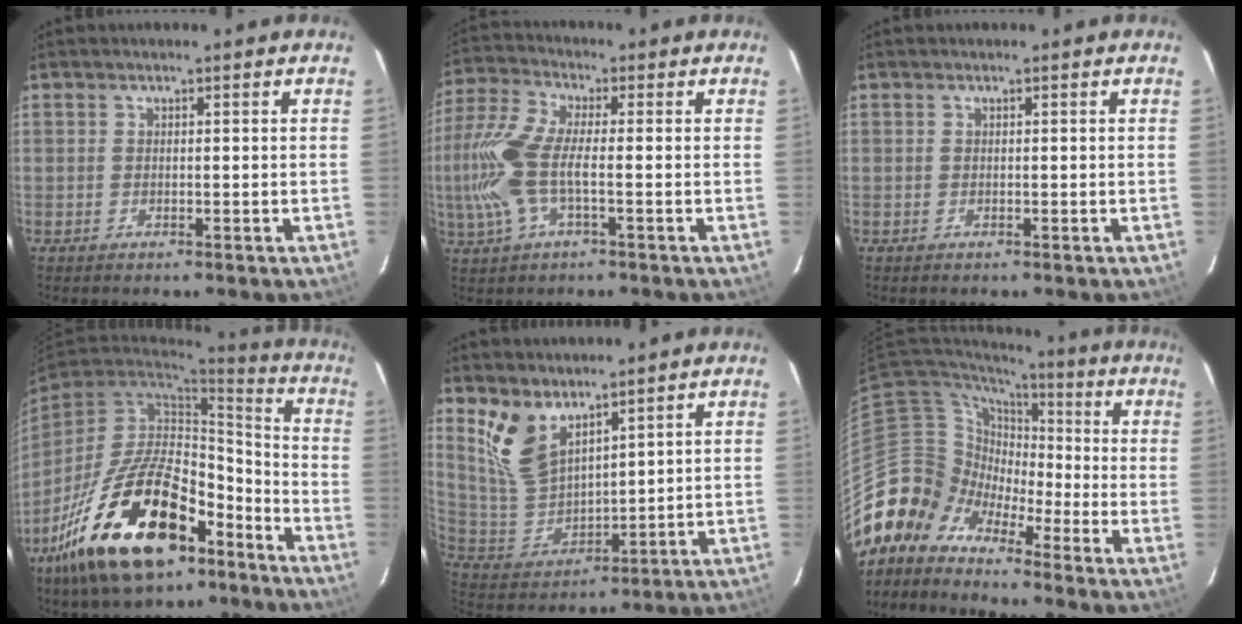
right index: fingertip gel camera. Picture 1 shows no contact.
{"total": 12.3, "force": [-2.0, 4.3, 11.4], "torque": [-0.257, 0.000, -0.041]}
{"total": 0.0}
{"total": 25.7, "force": [-14.6, 12.2, 17.2], "torque": [-0.328, -0.002, -0.234]}
{"total": 10.3, "force": [6.9, 5.0, 5.8], "torque": [-0.120, -0.003, 0.156]}
{"total": 9.1, "force": [-7.3, 5.5, -0.2], "torque": [-0.006, 0.040, -0.169]}